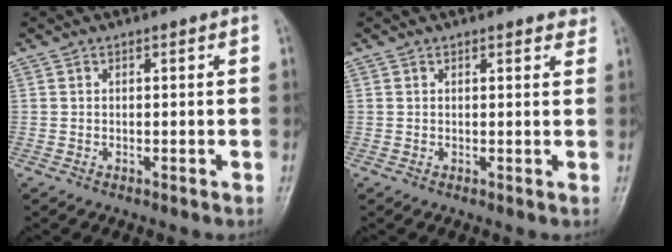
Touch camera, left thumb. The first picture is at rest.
{"total": 2.4, "force": [2.1, 0.8, 0.8], "torque": [0.004, -0.007, 0.017]}